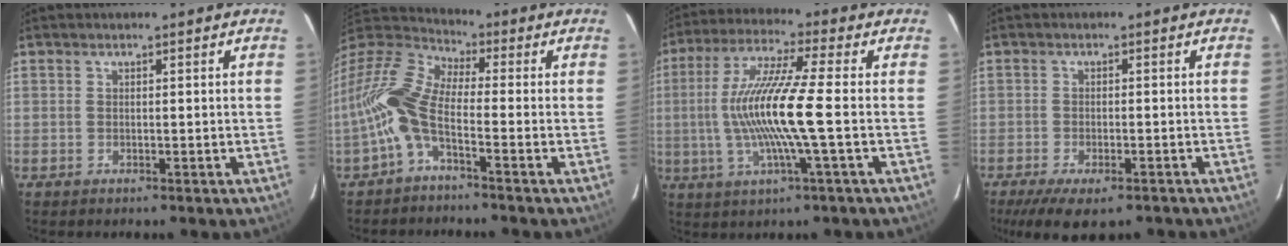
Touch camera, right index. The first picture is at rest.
{"total": 12.3, "force": [-3.7, 4.7, 10.8], "torque": [-0.222, 0.005, -0.082]}
{"total": 13.7, "force": [-1.5, -0.4, 13.6], "torque": [-0.267, -0.003, -0.027]}
{"total": 10.3, "force": [-7.5, 3.6, 6.2], "torque": [-0.135, -0.036, -0.116]}